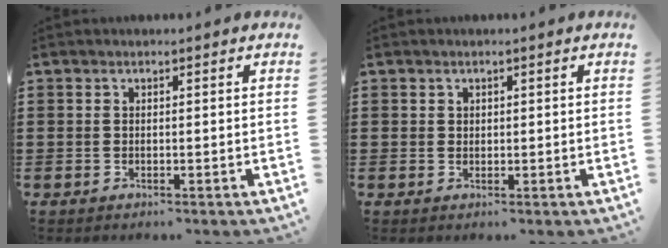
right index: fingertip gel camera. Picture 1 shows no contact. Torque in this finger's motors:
{"motor_torque": [-0.87, 1.25, -0.02, -0.01]}